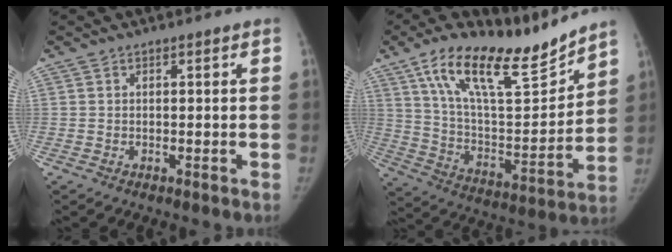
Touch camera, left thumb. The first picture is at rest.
{"total": 20.7, "force": [15.6, 6.4, 12.0], "torque": [-0.159, -0.073, 0.273]}